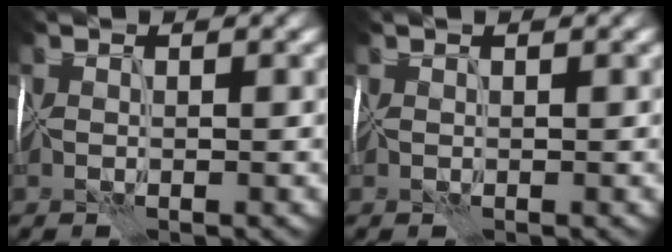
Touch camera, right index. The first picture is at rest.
{"total": 0.9, "force": [0.5, 0.4, 0.6], "torque": [-0.004, 0.006, 0.003]}